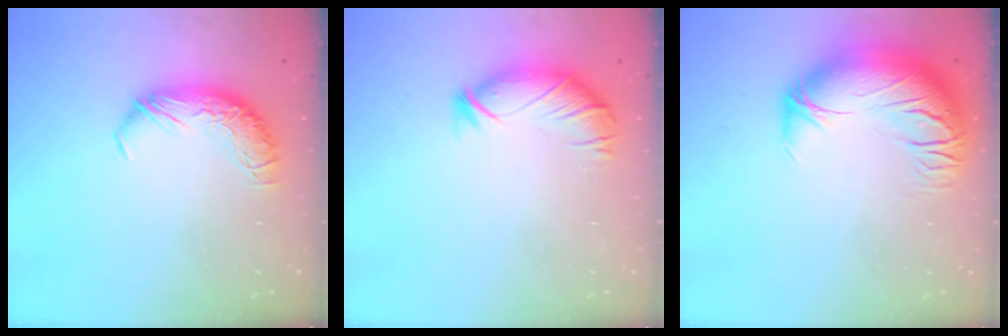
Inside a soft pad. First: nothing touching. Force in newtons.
{"total": 3.1, "press": 3.0, "slide": 0.9}
{"total": 5.8, "press": 4.7, "slide": 3.5}